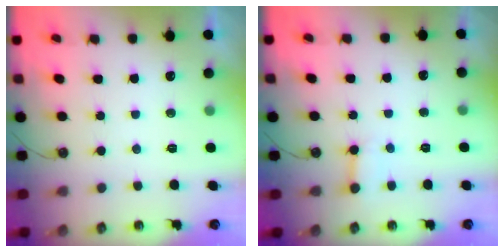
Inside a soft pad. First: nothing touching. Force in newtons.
{"total": 4.4, "press": 4.3, "slide": 0.5}